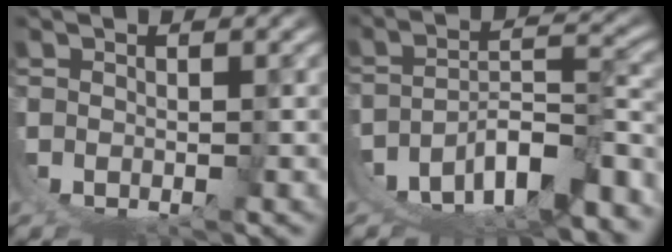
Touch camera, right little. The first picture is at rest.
{"total": 11.1, "force": [-5.4, 6.9, 6.7], "torque": [-0.124, -0.024, -0.078]}